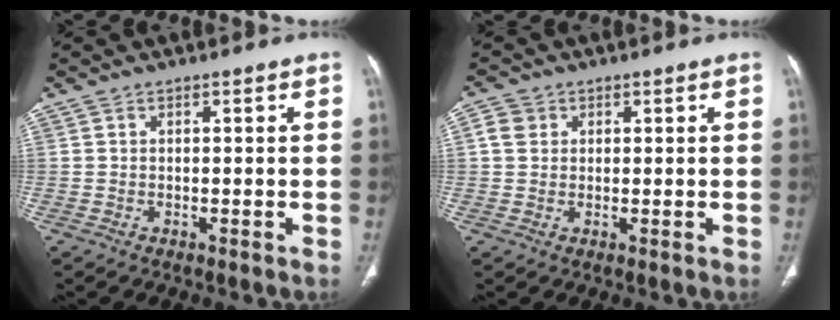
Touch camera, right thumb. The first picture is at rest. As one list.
[{"total": 3.4, "force": [1.0, 2.9, 1.3], "torque": [-0.011, 0.002, 0.019]}]